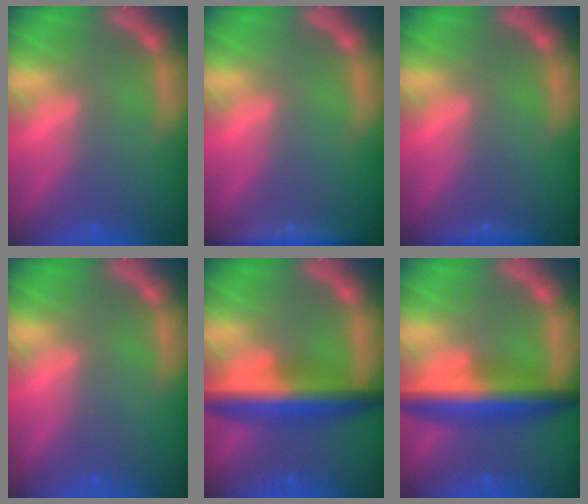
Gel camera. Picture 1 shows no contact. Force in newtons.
{"total": 2.9}
{"total": 0.9}
{"total": 0.0}
{"total": 7.5}
{"total": 7.5}